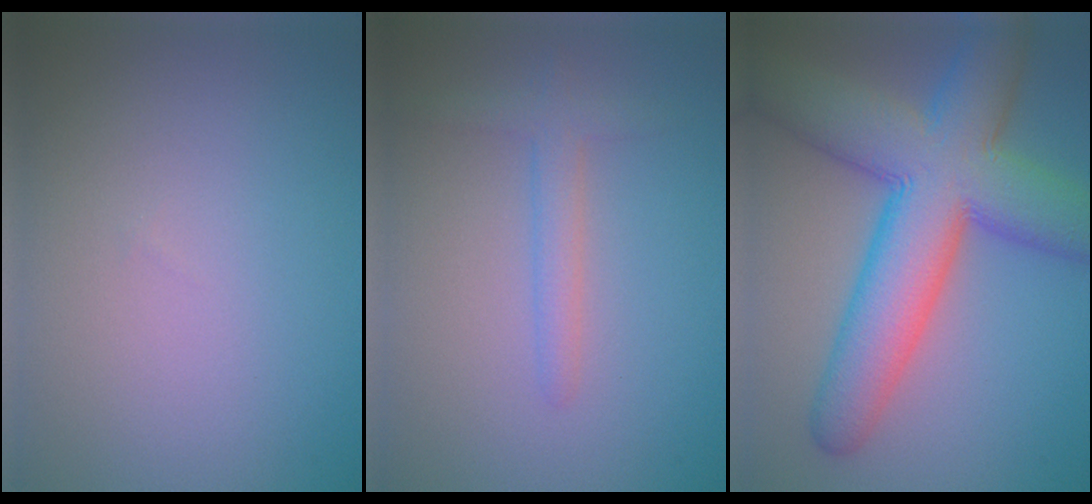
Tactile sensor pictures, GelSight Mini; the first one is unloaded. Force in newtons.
{"total": 2.1, "press": 2.1, "slide": 0.2}
{"total": 11.9, "press": 11.9, "slide": 0.6}